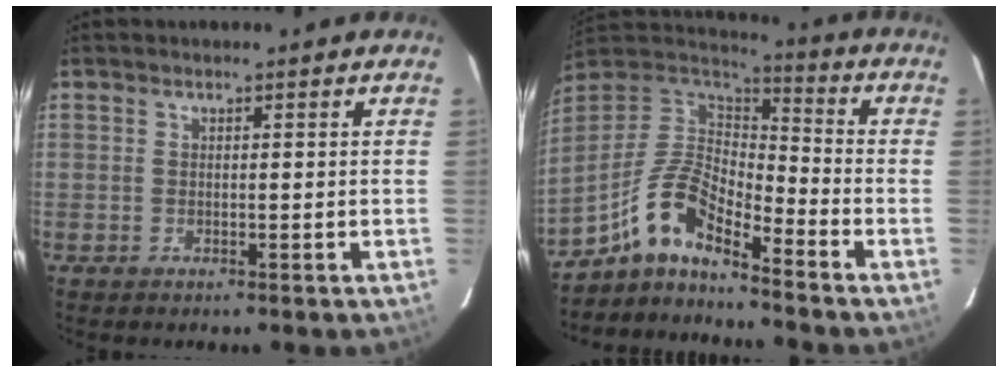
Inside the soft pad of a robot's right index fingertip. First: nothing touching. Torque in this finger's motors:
{"motor_torque": [1.05, -1.09, 0.53, 0.12]}